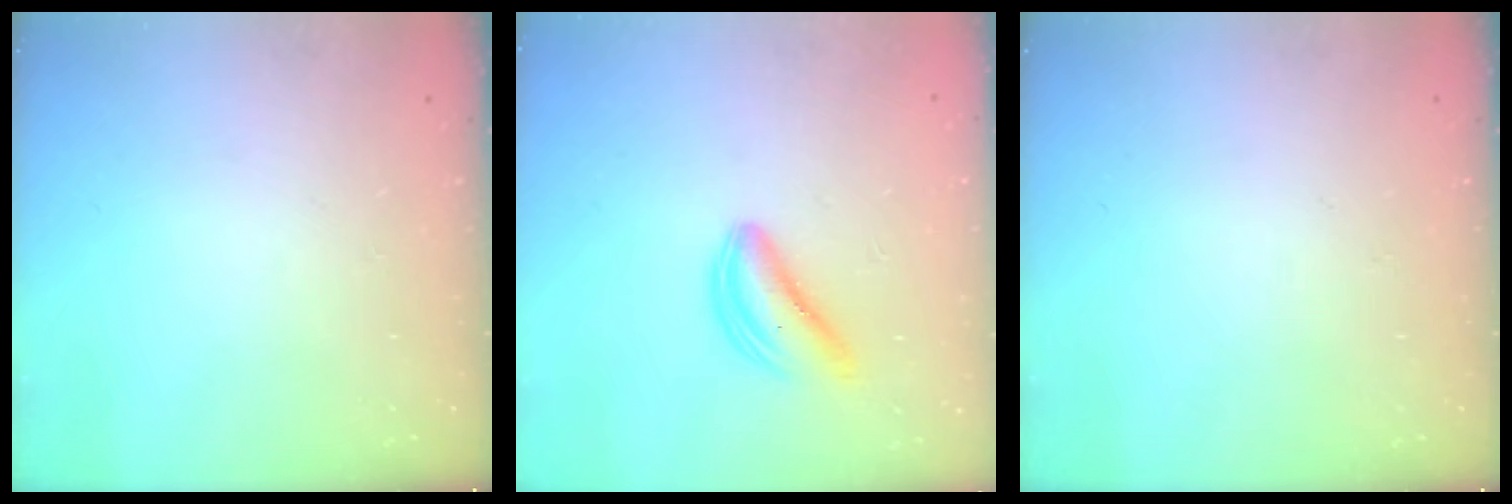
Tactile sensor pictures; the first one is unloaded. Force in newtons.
{"total": 5.8, "press": 5.8, "slide": 0.5}
{"total": 0.0}